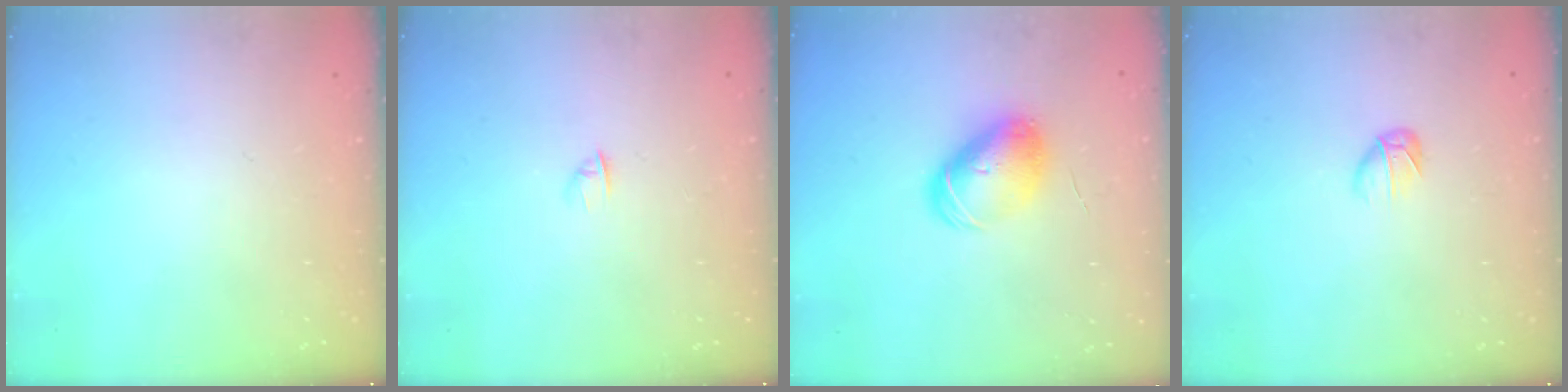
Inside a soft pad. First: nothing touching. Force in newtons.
{"total": 1.6, "press": 1.5, "slide": 0.4}
{"total": 9.2, "press": 9.2, "slide": 0.3}
{"total": 3.5, "press": 3.4, "slide": 1.0}